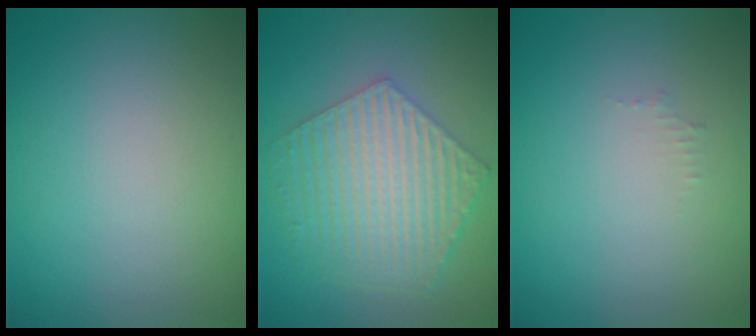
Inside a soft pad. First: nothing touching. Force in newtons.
{"total": 6.0, "press": 4.3, "slide": 4.1}
{"total": 0.6, "press": 0.6, "slide": 0.1}